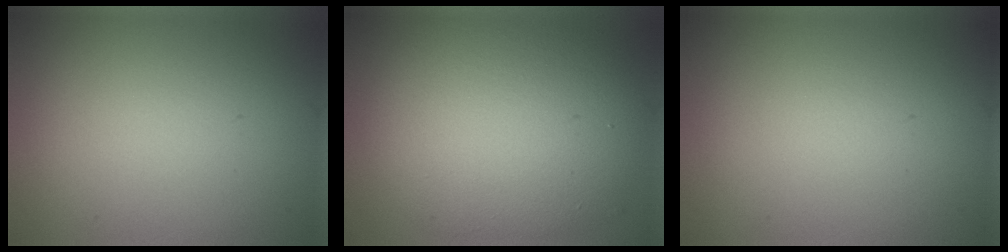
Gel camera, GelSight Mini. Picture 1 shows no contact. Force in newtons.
{"total": 9.9, "press": 9.9, "slide": 0.7}
{"total": 0.0}